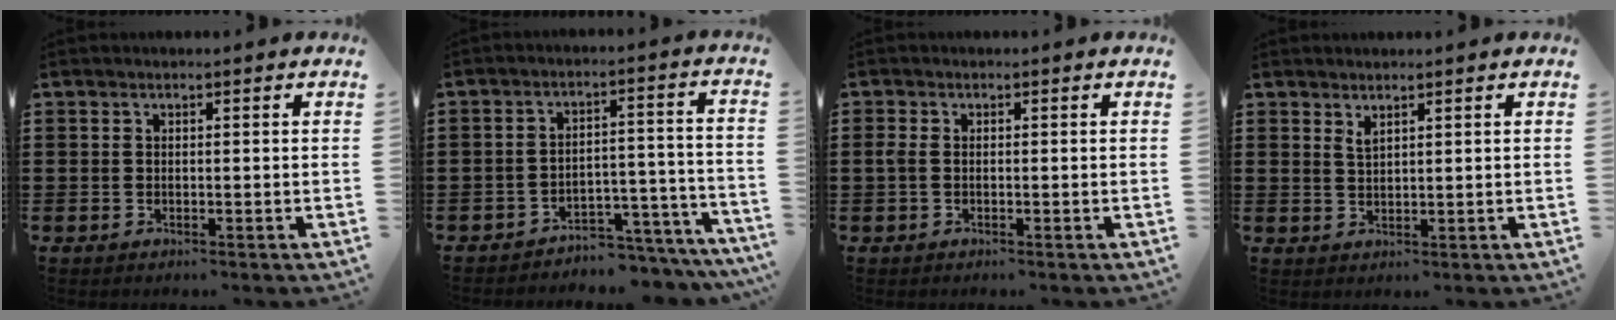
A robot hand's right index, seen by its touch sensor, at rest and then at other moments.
{"total": 4.2, "force": [-4.0, 0.8, 0.7], "torque": [-0.017, 0.007, -0.085]}
{"total": 1.3, "force": [-0.3, 0.7, 1.1], "torque": [-0.029, -0.001, -0.009]}
{"total": 1.5, "force": [1.2, 0.4, 0.8], "torque": [-0.017, 0.002, 0.022]}